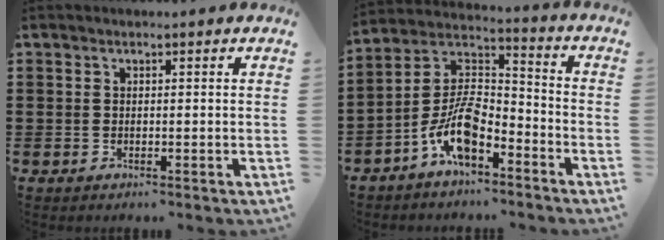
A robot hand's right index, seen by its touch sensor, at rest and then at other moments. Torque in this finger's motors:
{"motor_torque": [2.14, 0.00, 1.05, 0.21]}